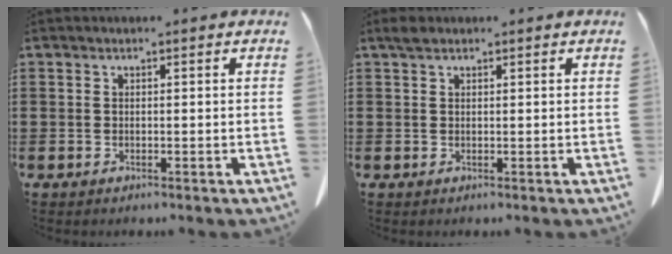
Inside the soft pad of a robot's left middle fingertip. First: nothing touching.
{"total": 1.3, "force": [0.9, 0.7, 0.7], "torque": [-0.017, 0.003, 0.018]}